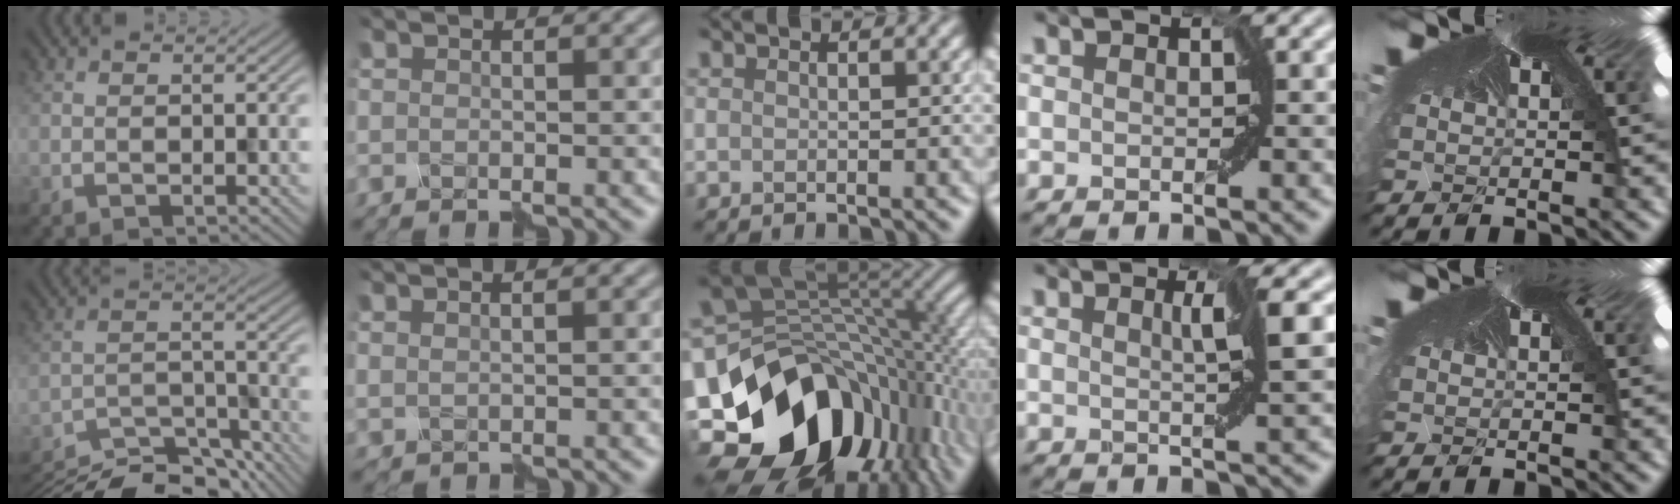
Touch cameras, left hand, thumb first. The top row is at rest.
{"thumb": {"total": 11.6, "force": [-10.7, 2.6, 3.4], "torque": [-0.056, -0.007, -0.157]}, "index": {"total": 1.3, "force": [0.9, 0.3, 0.9], "torque": [-0.012, -0.002, 0.014]}, "middle": {"total": 14.6, "force": [-4.7, 10.5, 9.1], "torque": [-0.177, -0.006, -0.078]}, "ring": {"total": 2.2, "force": [0.6, -0.4, 2.0], "torque": [-0.046, 0.000, 0.011]}}